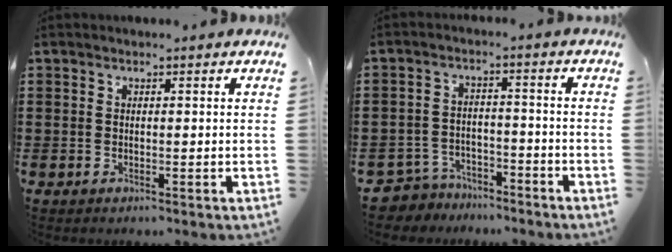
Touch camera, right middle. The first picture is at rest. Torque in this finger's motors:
{"motor_torque": [2.14, 0.00, -0.09, -0.01]}